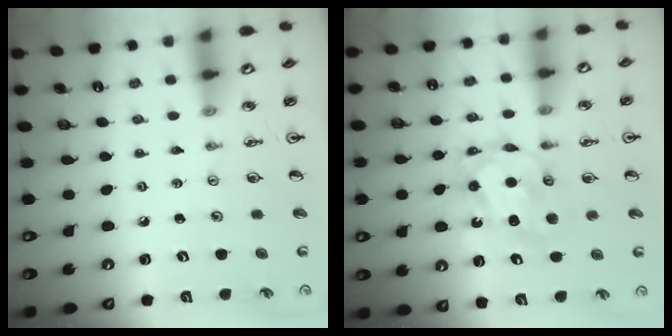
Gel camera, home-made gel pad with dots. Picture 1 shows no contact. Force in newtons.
{"total": 7.0, "press": 7.0, "slide": 0.4}